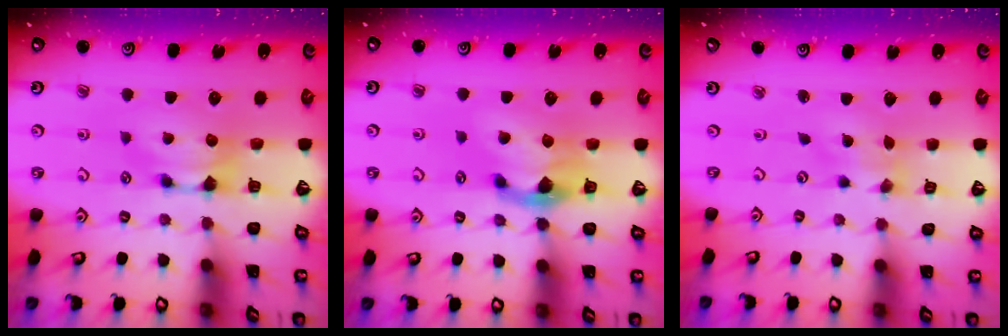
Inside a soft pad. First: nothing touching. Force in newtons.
{"total": 3.7, "press": 3.1, "slide": 2.0}
{"total": 2.6, "press": 2.4, "slide": 0.9}